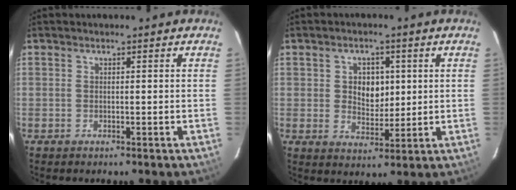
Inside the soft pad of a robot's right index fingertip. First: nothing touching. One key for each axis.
{"total": 5.9, "fx": 1.0, "fy": 4.5, "fz": 3.7, "tx": -0.059, "ty": 0.007, "tz": 0.024}